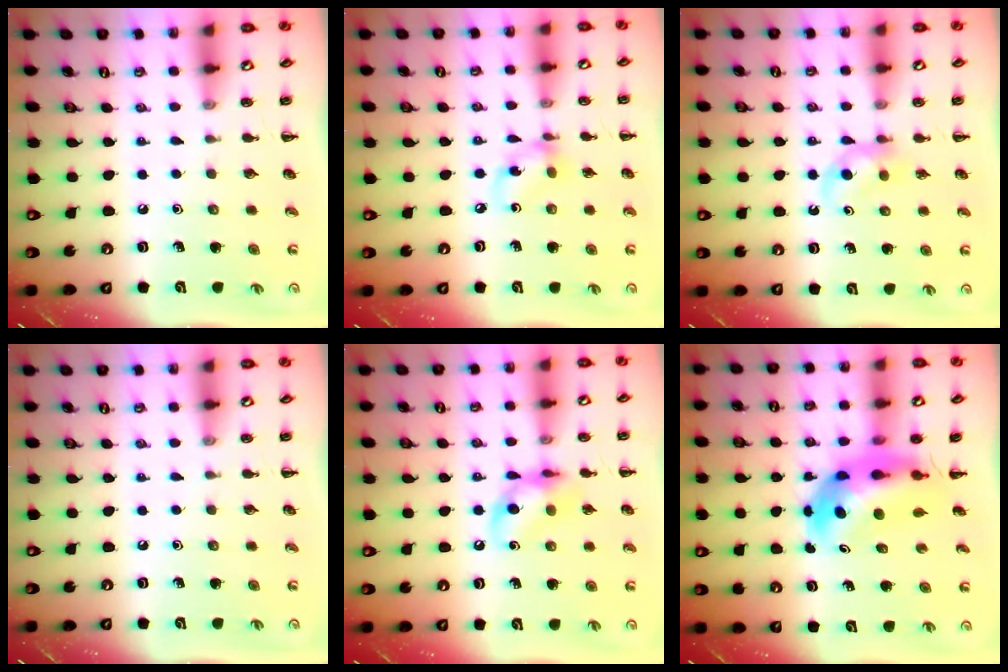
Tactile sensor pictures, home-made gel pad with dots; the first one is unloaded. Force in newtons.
{"total": 7.4, "press": 7.4, "slide": 0.9}
{"total": 4.7, "press": 4.5, "slide": 1.3}
{"total": 0.0}
{"total": 12.5, "press": 12.3, "slide": 2.1}
{"total": 7.4, "press": 7.0, "slide": 2.3}